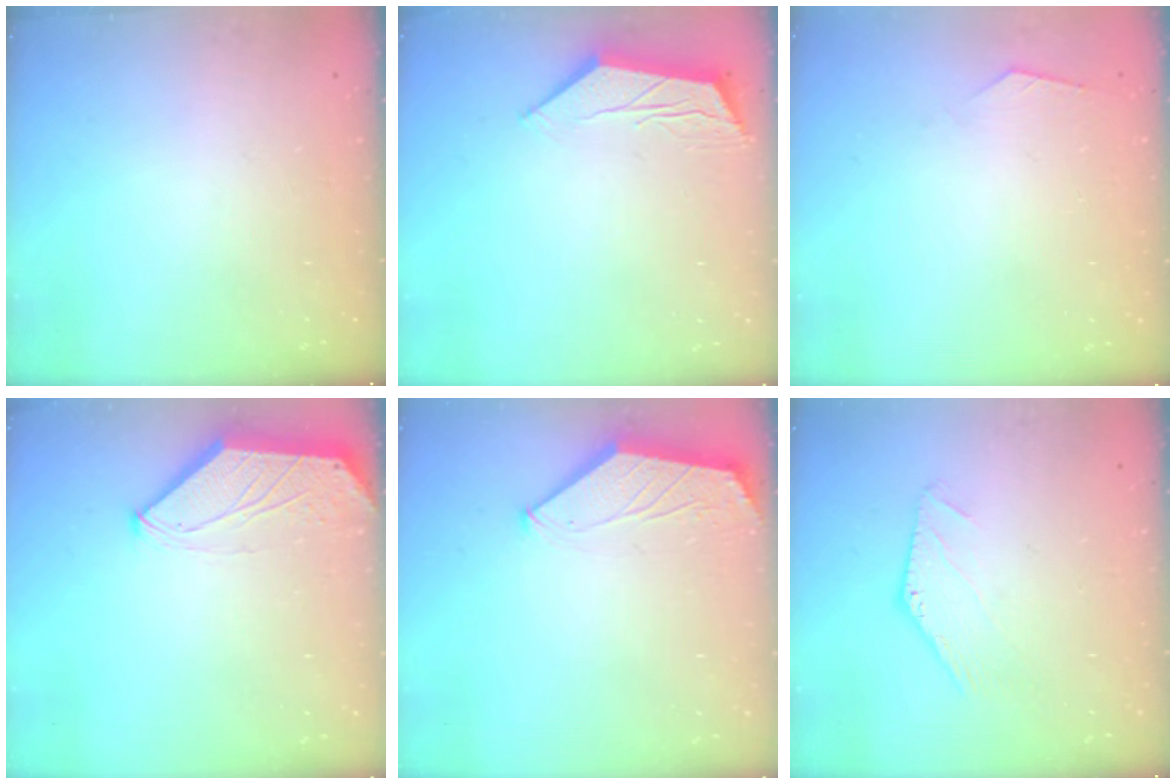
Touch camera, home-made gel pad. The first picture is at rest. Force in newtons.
{"total": 5.5, "press": 5.5, "slide": 0.5}
{"total": 1.1, "press": 1.1, "slide": 0.3}
{"total": 0.0}
{"total": 1.5, "press": 1.5, "slide": 0.4}
{"total": 0.0}